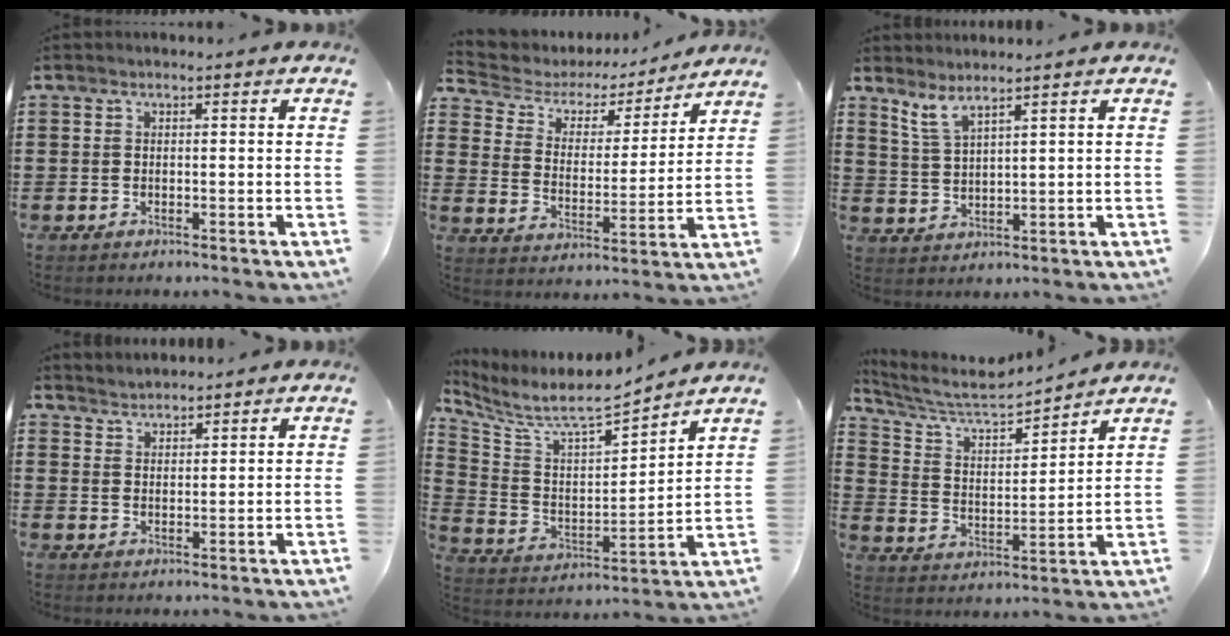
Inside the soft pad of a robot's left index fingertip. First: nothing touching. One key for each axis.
{"total": 4.1, "fx": 3.4, "fy": 2.1, "fz": 1.1, "tx": -0.046, "ty": -0.021, "tz": 0.049}
{"total": 3.5, "fx": 2.8, "fy": 0.4, "fz": 2.0, "tx": -0.047, "ty": -0.004, "tz": 0.052}
{"total": 2.1, "fx": 2.0, "fy": 0.1, "fz": -0.6, "tx": 0.006, "ty": -0.002, "tz": 0.040}
{"total": 6.2, "fx": 5.7, "fy": 1.0, "fz": 2.2, "tx": -0.075, "ty": -0.052, "tz": 0.091}
{"total": 6.8, "fx": 6.4, "fy": 0.9, "fz": 2.3, "tx": -0.075, "ty": -0.046, "tz": 0.106}